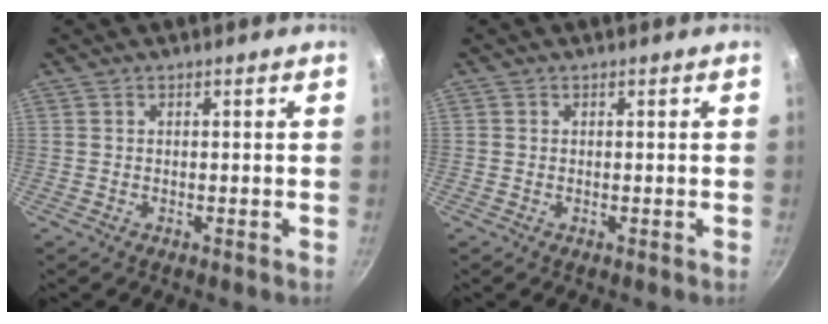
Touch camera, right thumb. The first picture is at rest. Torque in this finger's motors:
{"motor_torque": [0.62, 0.04, -0.09, 0.46, 0.08]}